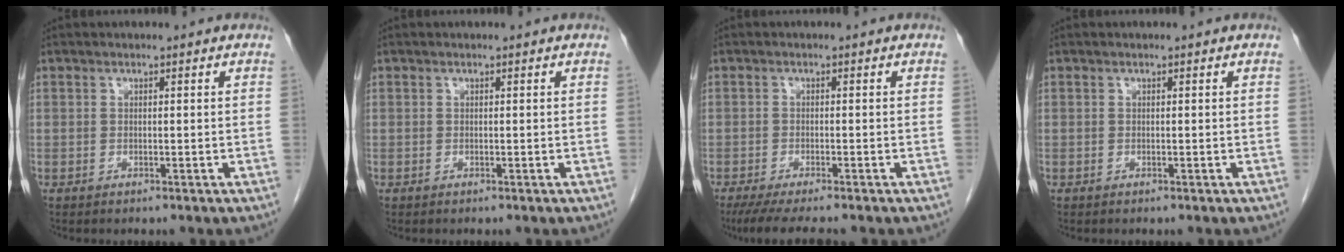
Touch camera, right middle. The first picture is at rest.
{"total": 0.0}
{"total": 7.1, "force": [-5.9, 0.4, 3.9], "torque": [-0.058, -0.020, -0.093]}
{"total": 0.0}